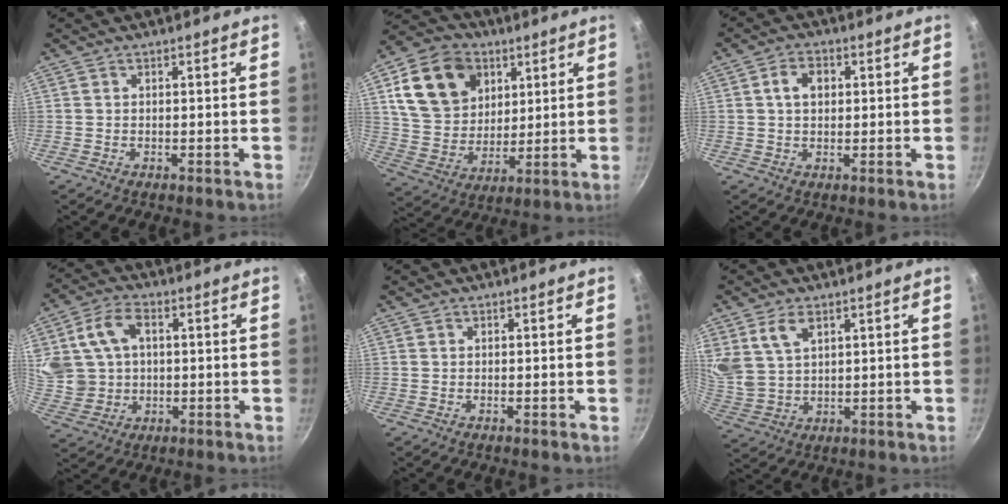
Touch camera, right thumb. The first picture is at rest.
{"total": 18.3, "force": [7.0, 13.8, 9.8], "torque": [-0.154, -0.016, 0.130]}
{"total": 6.6, "force": [1.4, 4.9, 4.3], "torque": [-0.048, 0.012, 0.015]}
{"total": 14.1, "force": [2.8, 10.9, 8.6], "torque": [-0.162, 0.009, 0.061]}
{"total": 0.0}
{"total": 7.6, "force": [3.7, 4.6, 4.7], "torque": [-0.078, -0.020, 0.085]}